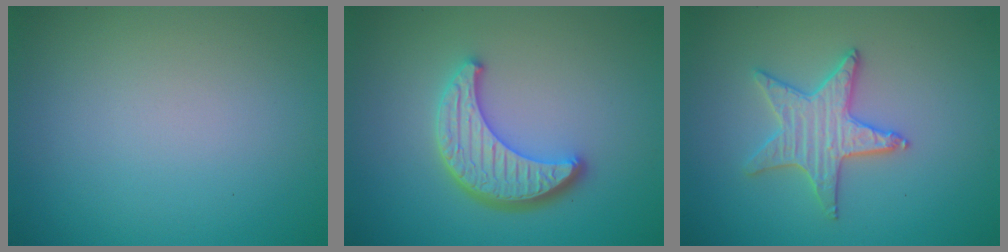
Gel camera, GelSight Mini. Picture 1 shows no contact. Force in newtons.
{"total": 4.6, "press": 3.8, "slide": 2.5}
{"total": 3.3, "press": 3.3, "slide": 0.3}